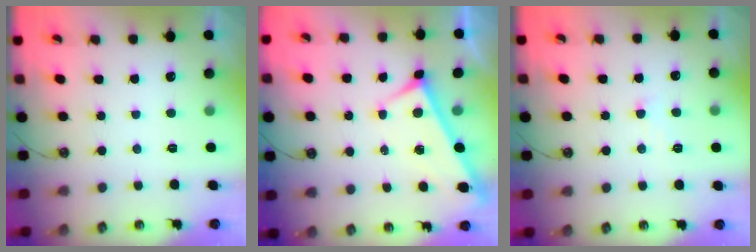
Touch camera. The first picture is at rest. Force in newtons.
{"total": 2.5, "press": 2.5, "slide": 0.6}
{"total": 0.8, "press": 0.6, "slide": 0.5}